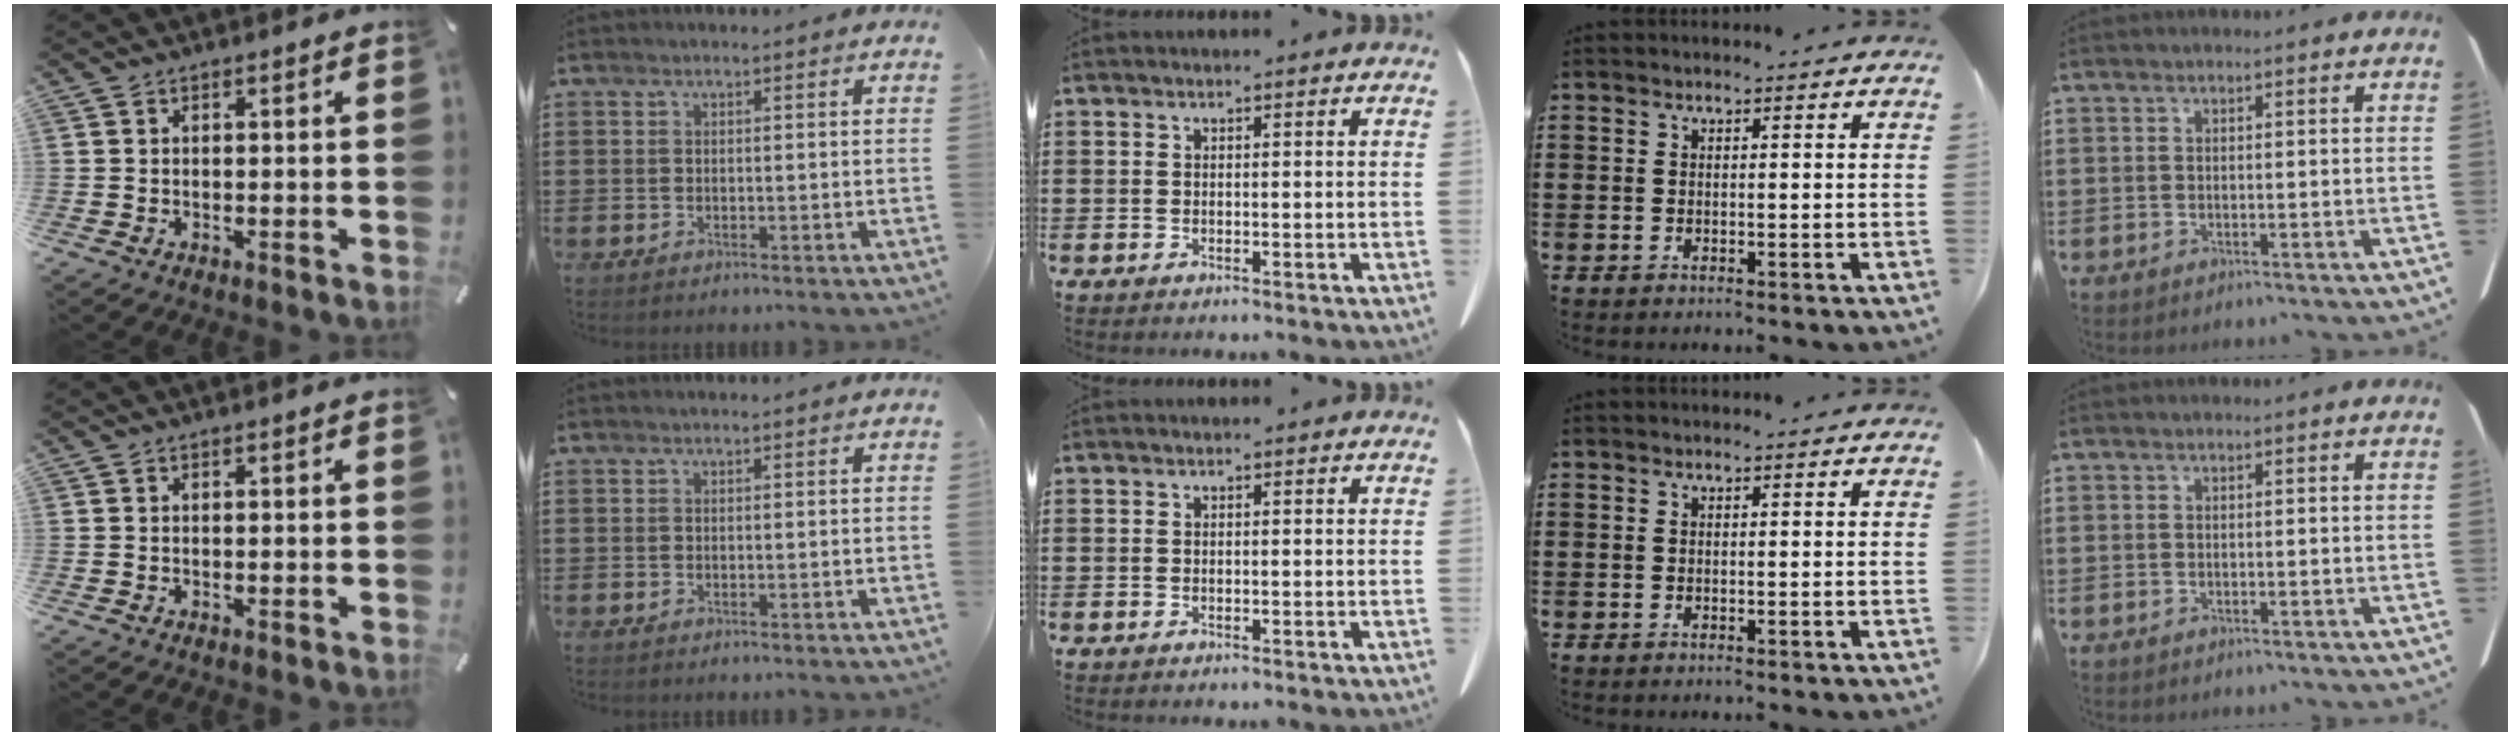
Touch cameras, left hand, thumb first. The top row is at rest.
{}